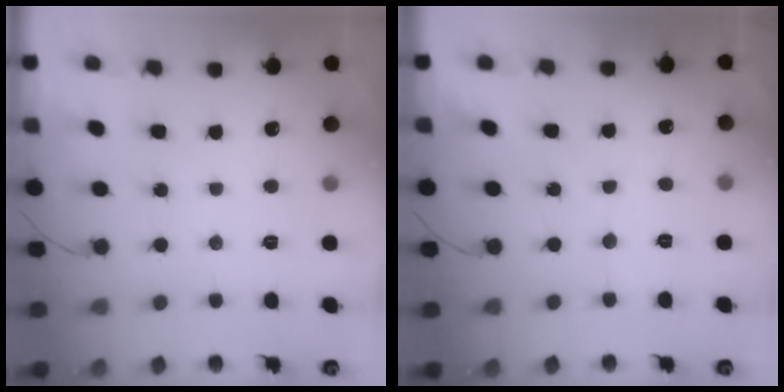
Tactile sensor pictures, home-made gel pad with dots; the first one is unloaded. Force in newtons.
{"total": 2.8, "press": 2.8, "slide": 0.2}